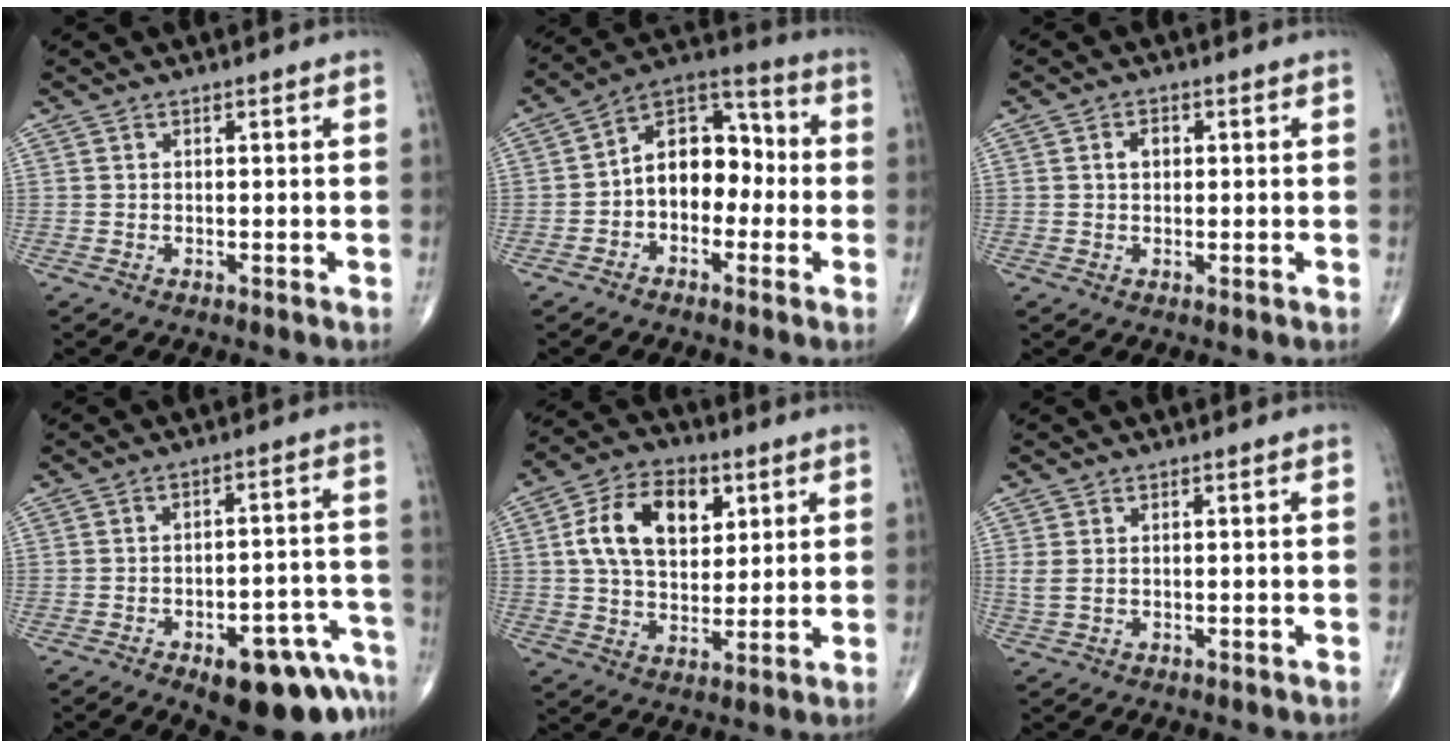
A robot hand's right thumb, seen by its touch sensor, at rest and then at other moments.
{"total": 12.2, "force": [-1.5, 8.4, 8.7], "torque": [-0.100, 0.048, -0.043]}
{"total": 2.2, "force": [0.4, 1.6, 1.5], "torque": [-0.018, 0.006, 0.005]}
{"total": 14.7, "force": [-9.1, 6.1, 9.7], "torque": [-0.063, 0.080, -0.114]}
{"total": 14.3, "force": [4.3, 9.2, 10.1], "torque": [-0.147, -0.002, 0.074]}
{"total": 2.0, "force": [0.3, 1.2, 1.6], "torque": [-0.045, 0.006, 0.012]}